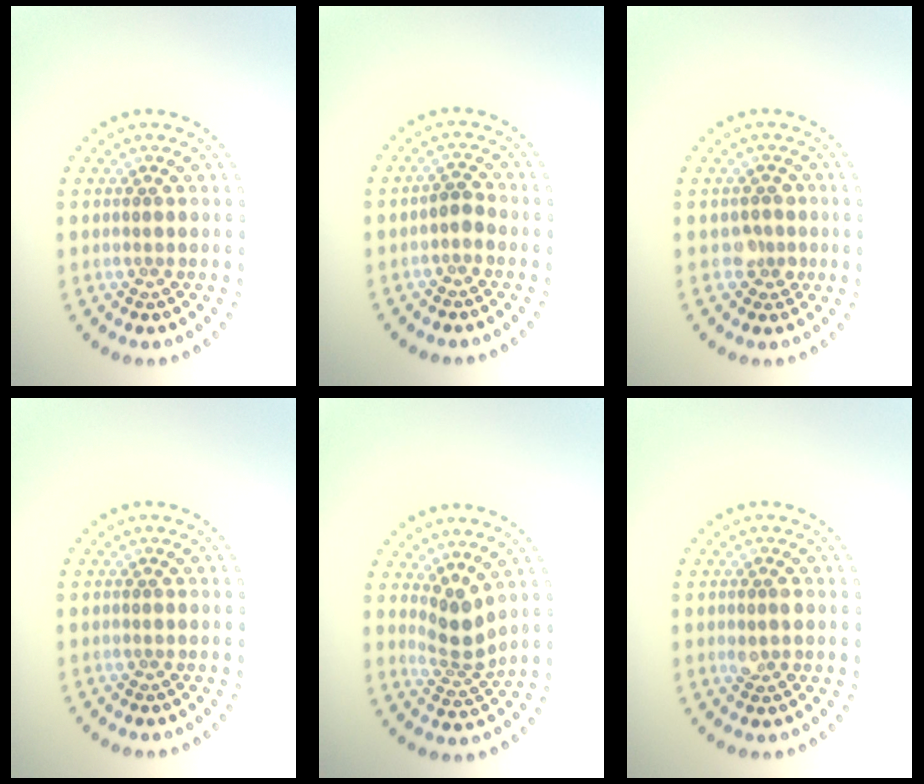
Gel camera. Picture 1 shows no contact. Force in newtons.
{"total": 1.0, "press": 0.9, "slide": 0.6}
{"total": 1.7, "press": 1.4, "slide": 1.0}
{"total": 0.0}
{"total": 2.6, "press": 1.8, "slide": 1.9}
{"total": 1.6, "press": 1.5, "slide": 0.3}